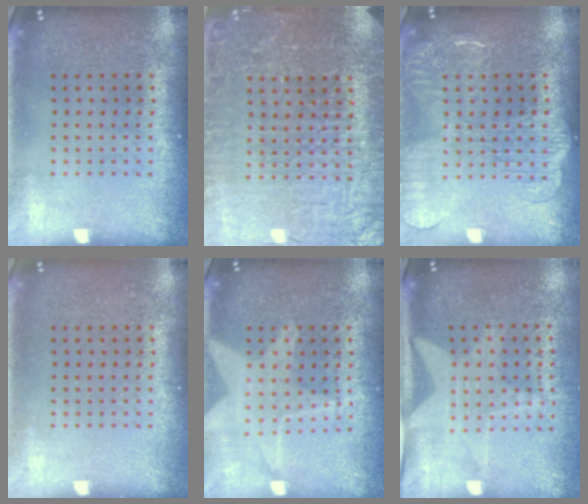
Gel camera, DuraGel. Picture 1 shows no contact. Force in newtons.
{"total": 4.4, "press": 4.2, "slide": 1.4}
{"total": 2.0, "press": 2.0, "slide": 0.4}
{"total": 0.0}
{"total": 1.2, "press": 1.2, "slide": 0.2}
{"total": 2.1, "press": 1.5, "slide": 1.4}